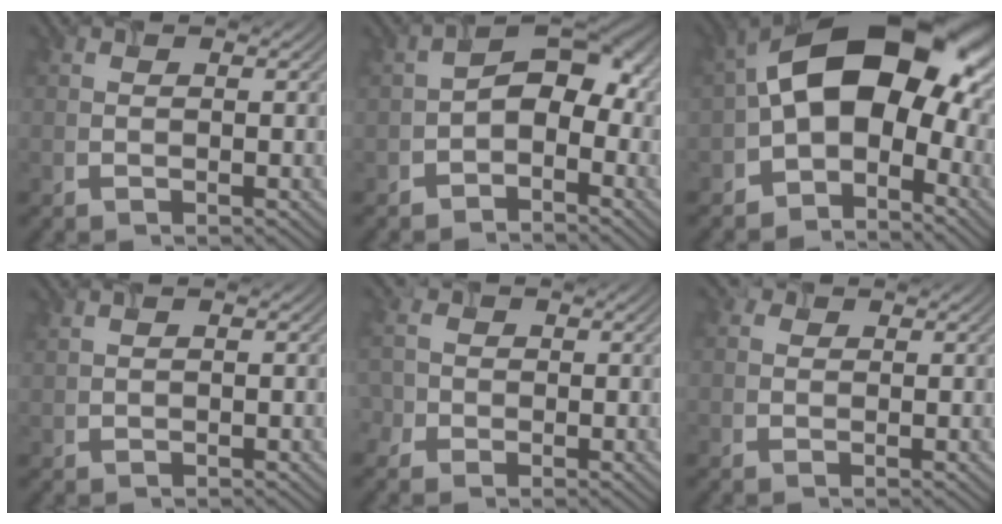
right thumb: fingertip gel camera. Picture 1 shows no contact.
{"total": 5.1, "force": [-2.2, 3.1, 3.4], "torque": [-0.039, 0.015, -0.038]}
{"total": 15.1, "force": [-1.6, 9.7, 11.5], "torque": [-0.173, 0.011, -0.035]}
{"total": 1.0, "force": [0.9, 0.2, 0.5], "torque": [-0.019, 0.010, 0.028]}
{"total": 2.7, "force": [-0.6, 2.6, 0.6], "torque": [-0.035, 0.009, -0.001]}
{"total": 1.5, "force": [0.6, 1.3, 0.5], "torque": [-0.013, 0.008, 0.013]}